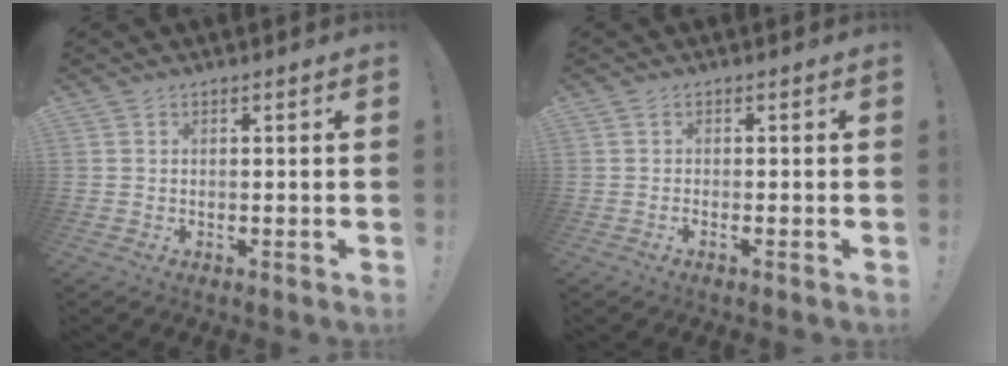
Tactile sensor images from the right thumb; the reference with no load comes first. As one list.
[{"total": 1.1, "force": [-0.6, -0.1, 0.9], "torque": [-0.022, 0.000, -0.010]}]